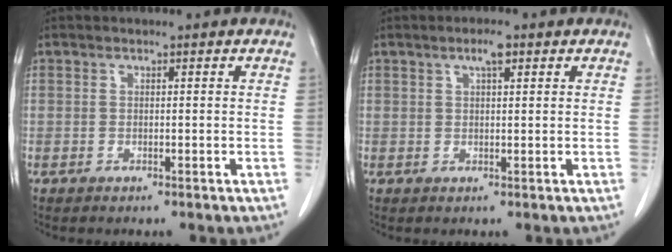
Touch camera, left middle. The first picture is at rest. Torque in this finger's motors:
{"motor_torque": [0.34, -0.24, -0.01, 0.01]}